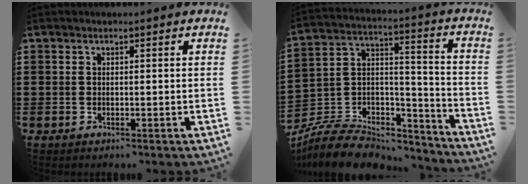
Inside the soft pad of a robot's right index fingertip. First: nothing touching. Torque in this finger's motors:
{"motor_torque": [-0.78, 0.87, -1.05, -0.21]}